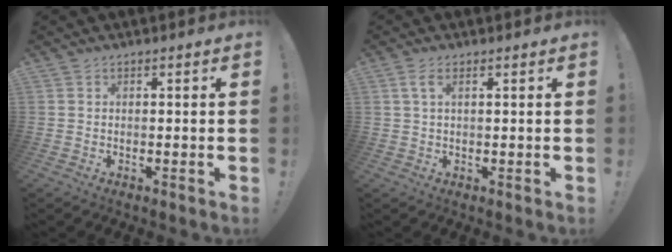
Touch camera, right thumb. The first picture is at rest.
{"total": 3.3, "force": [1.3, 1.2, 2.8], "torque": [-0.054, 0.003, 0.022]}